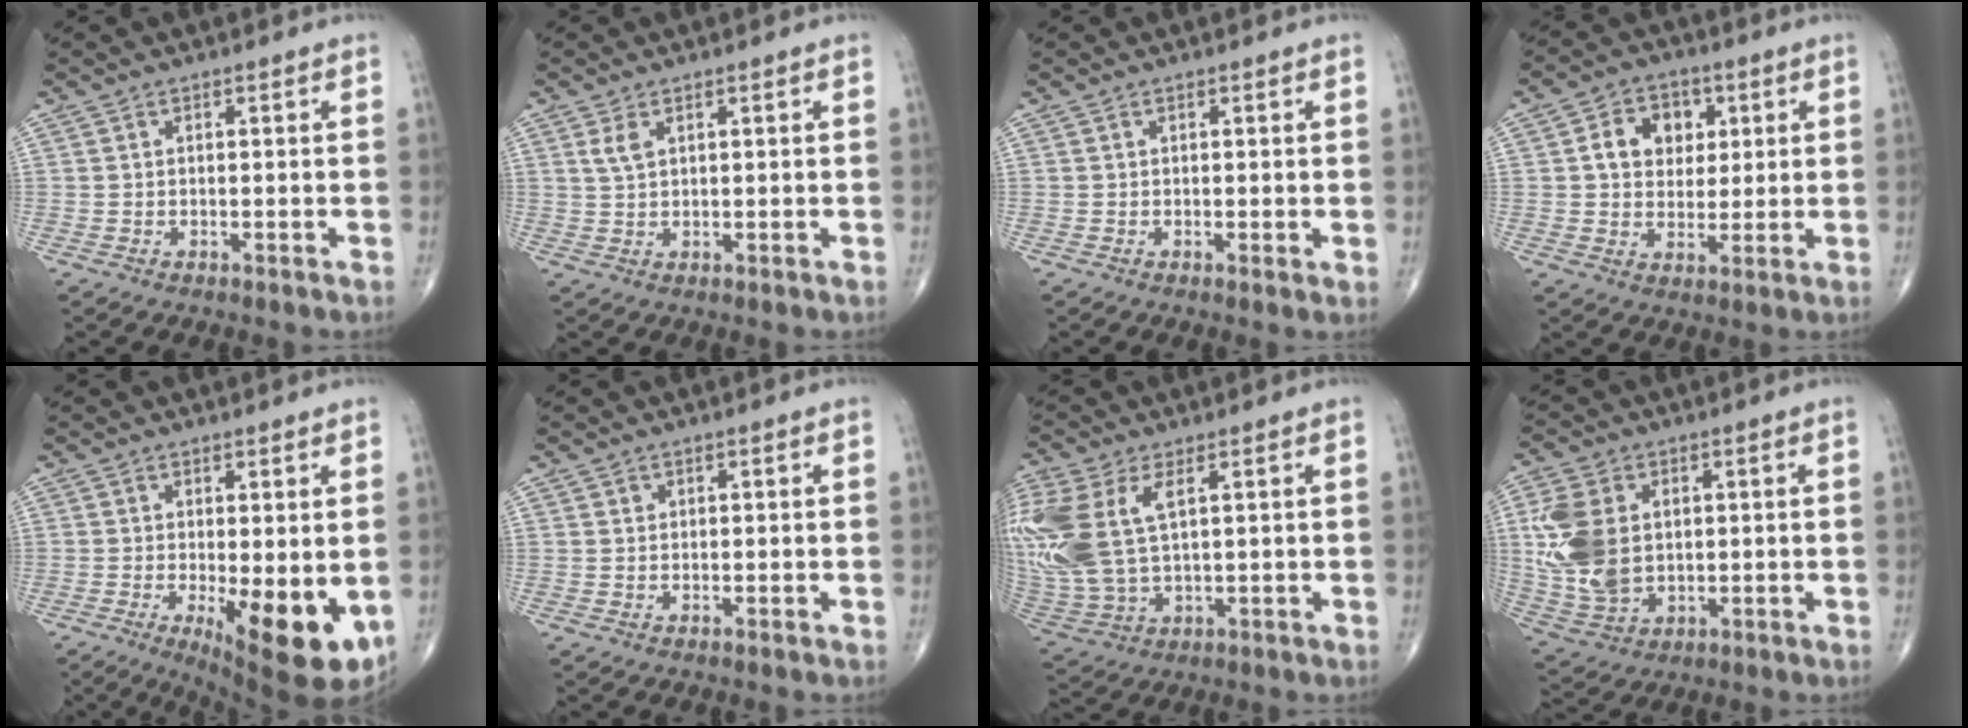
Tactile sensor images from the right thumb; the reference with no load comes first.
{"total": 2.4, "force": [1.2, 1.2, 1.8], "torque": [-0.037, 0.001, 0.029]}
{"total": 1.0, "force": [0.2, 0.3, 0.9], "torque": [-0.012, -0.004, 0.000]}
{"total": 9.0, "force": [2.2, 7.1, 5.1], "torque": [-0.040, -0.001, 0.034]}
{"total": 12.8, "force": [-2.9, 4.3, 11.7], "torque": [-0.158, -0.027, -0.028]}
{"total": 0.6, "force": [0.3, 0.5, 0.1], "torque": [0.004, 0.000, 0.003]}
{"total": 19.1, "force": [5.0, 10.2, 15.3], "torque": [-0.390, -0.002, 0.104]}
{"total": 13.7, "force": [1.9, 9.5, 9.7], "torque": [-0.197, -0.005, 0.045]}